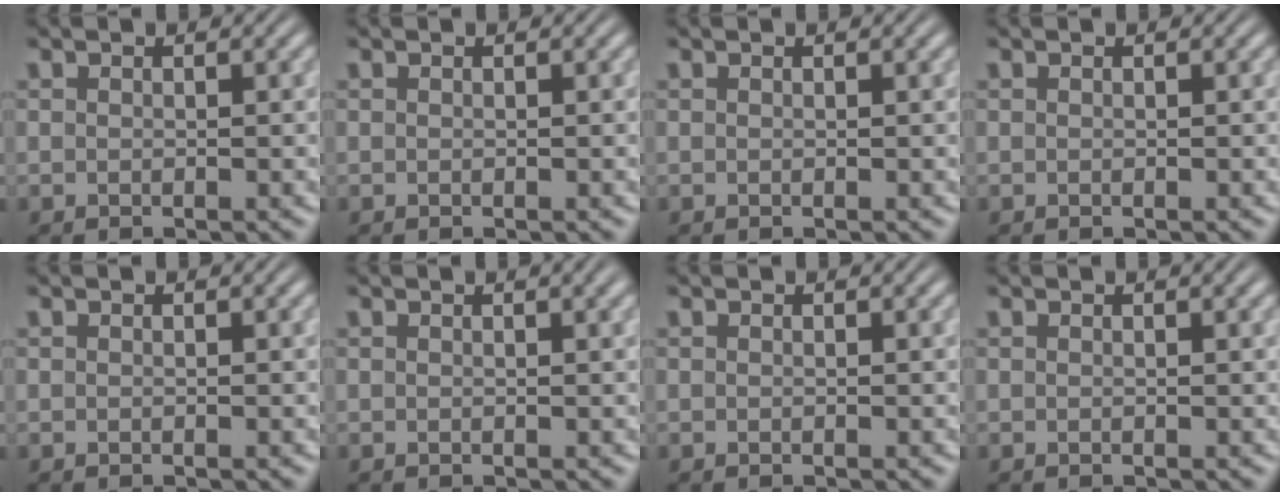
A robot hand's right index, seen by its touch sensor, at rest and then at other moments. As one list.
[{"total": 0.0}, {"total": 0.0}, {"total": 0.0}, {"total": 0.0}, {"total": 0.6, "force": [0.4, -0.2, 0.4], "torque": [-0.002, 0.003, 0.006]}, {"total": 0.0}, {"total": 0.0}]